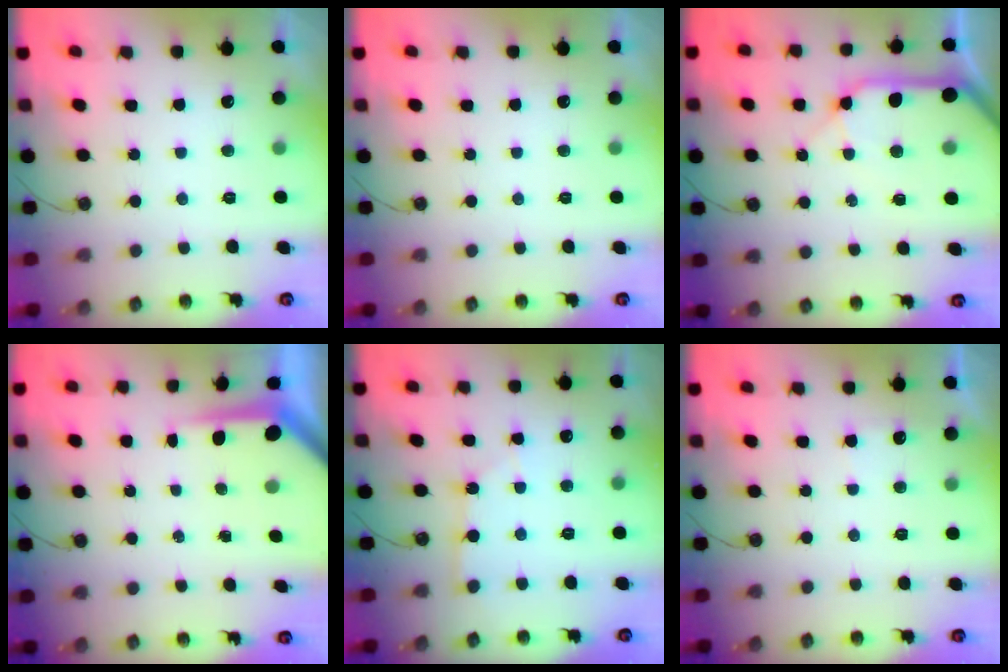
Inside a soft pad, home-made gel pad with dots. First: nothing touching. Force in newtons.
{"total": 0.0}
{"total": 15.0, "press": 14.8, "slide": 2.4}
{"total": 5.0, "press": 4.9, "slide": 0.5}
{"total": 4.6, "press": 4.5, "slide": 0.7}
{"total": 2.2, "press": 2.2, "slide": 0.3}